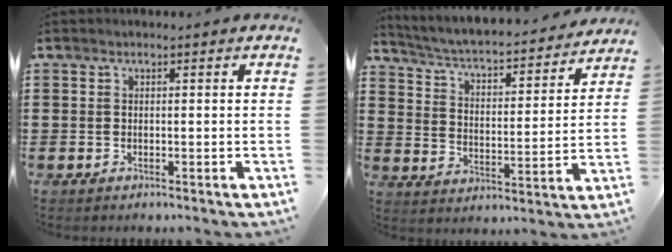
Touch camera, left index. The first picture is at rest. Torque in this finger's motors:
{"motor_torque": [1.07, -1.07, 0.32, 0.07]}